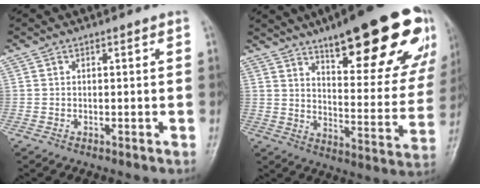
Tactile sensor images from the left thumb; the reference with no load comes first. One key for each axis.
{"total": 28.0, "fx": 16.6, "fy": 8.3, "fz": 21.0, "tx": -0.243, "ty": -0.054, "tz": 0.234}